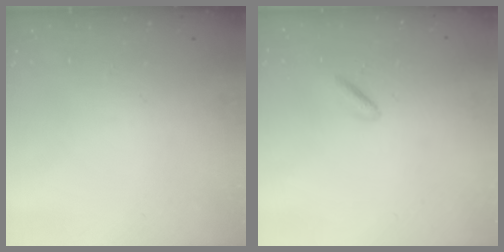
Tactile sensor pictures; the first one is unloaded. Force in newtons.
{"total": 1.6, "press": 1.5, "slide": 0.6}